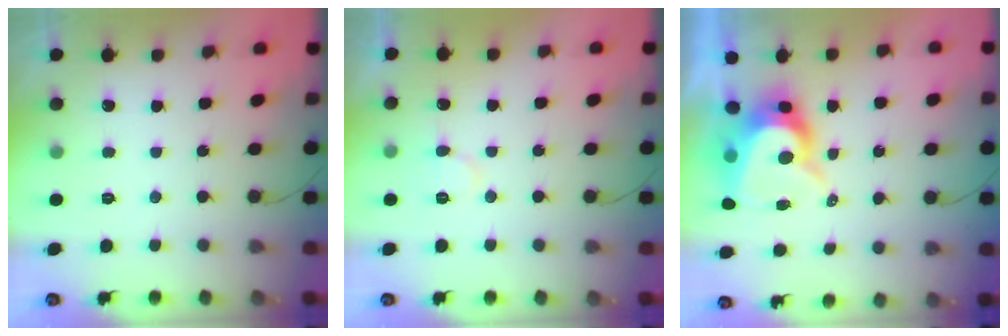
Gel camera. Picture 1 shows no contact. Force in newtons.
{"total": 6.0, "press": 6.0, "slide": 0.5}
{"total": 11.3, "press": 11.2, "slide": 0.9}